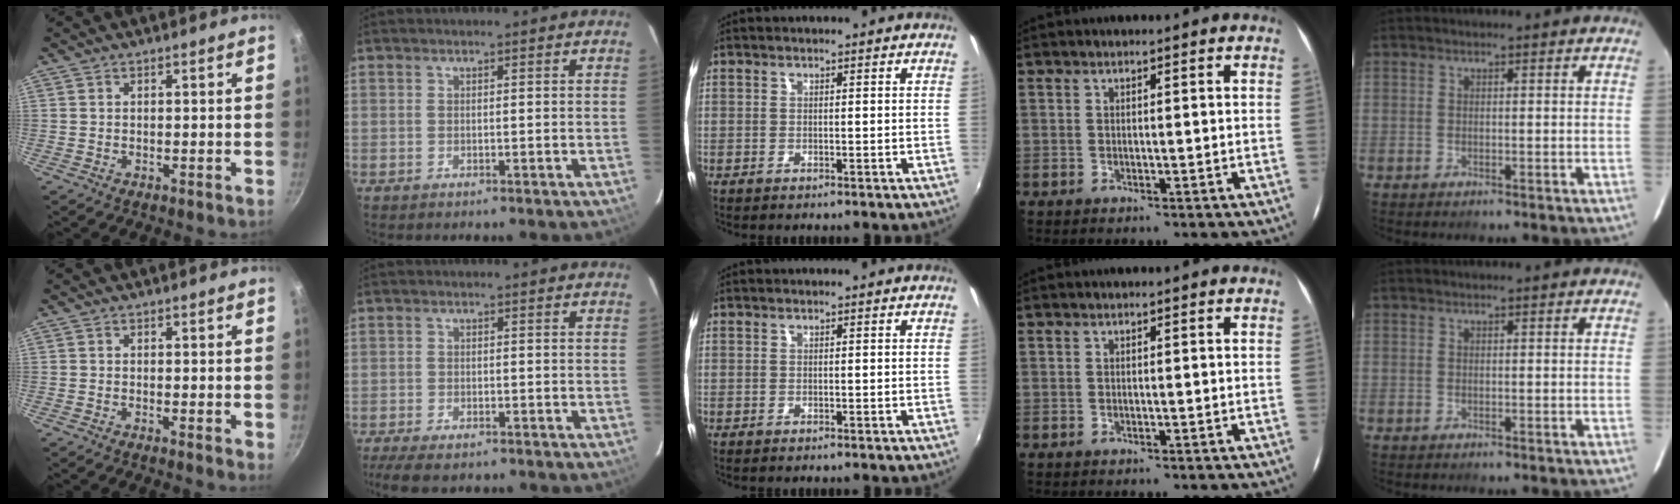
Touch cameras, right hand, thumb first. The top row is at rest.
{"thumb": {"total": 1.4, "force": [0.2, 0.5, 1.3], "torque": [-0.018, -0.006, -0.001]}, "index": {"total": 7.1, "force": [-5.6, 2.3, 3.8], "torque": [-0.095, -0.025, -0.098]}}